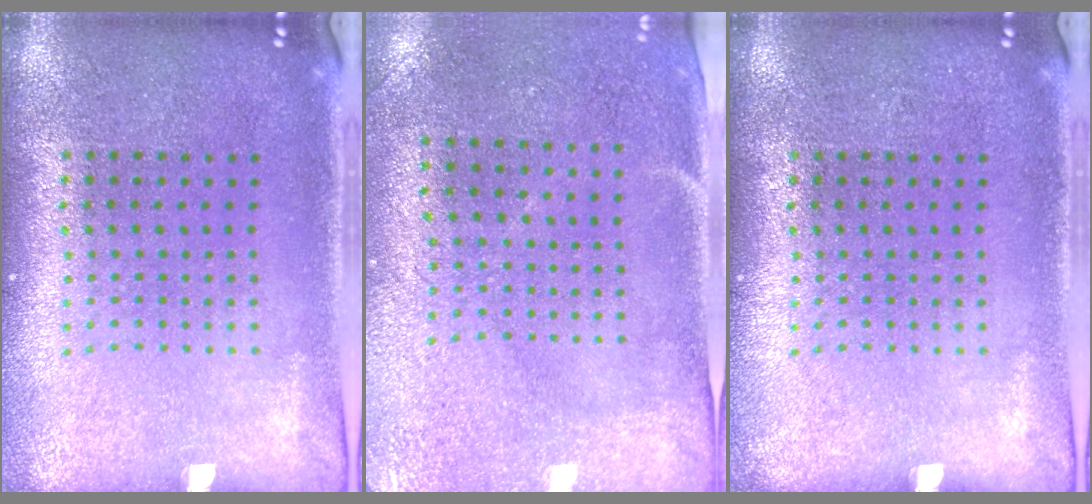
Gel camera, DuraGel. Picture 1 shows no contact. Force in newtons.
{"total": 2.9, "press": 2.4, "slide": 1.6}
{"total": 0.0}